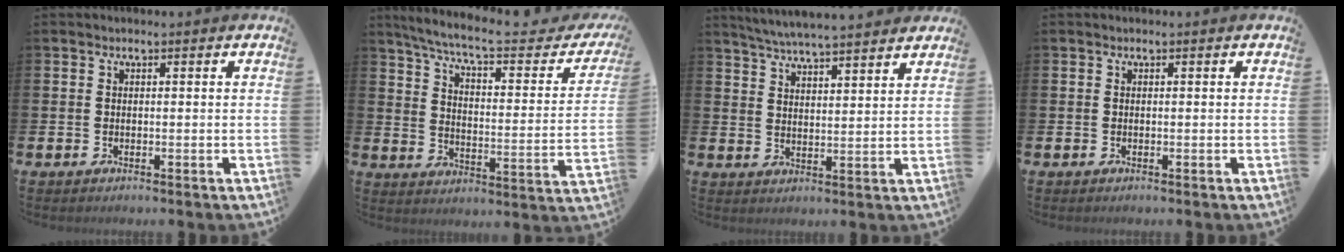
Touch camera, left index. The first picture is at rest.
{"total": 7.4, "force": [6.2, 1.3, 3.9], "torque": [-0.099, -0.041, 0.098]}
{"total": 5.3, "force": [5.3, -0.1, 0.9], "torque": [-0.041, -0.027, 0.094]}
{"total": 0.0}